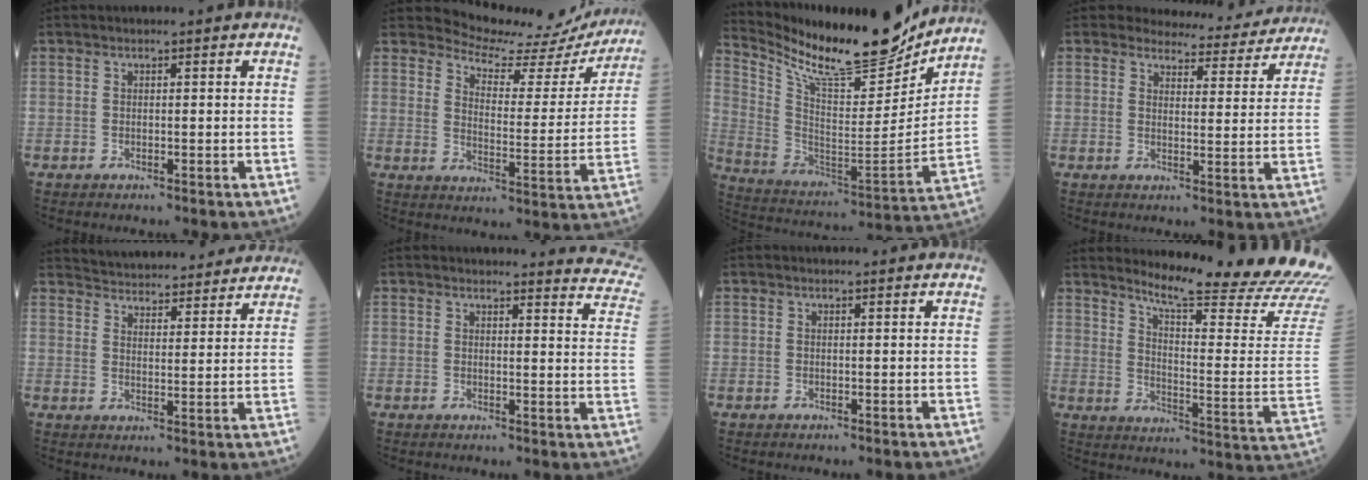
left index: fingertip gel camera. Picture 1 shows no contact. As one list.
[{"total": 13.7, "force": [13.4, 2.6, 0.2], "torque": [0.003, -0.061, 0.153]}, {"total": 19.3, "force": [16.9, 3.5, 8.8], "torque": [-0.173, -0.040, 0.283]}, {"total": 8.5, "force": [8.1, 2.4, 0.3], "torque": [0.013, -0.022, 0.081]}, {"total": 19.5, "force": [18.6, 3.4, 5.0], "torque": [-0.070, 0.000, 0.239]}, {"total": 9.4, "force": [9.4, 0.6, 0.7], "torque": [0.023, -0.085, 0.063]}, {"total": 0.5, "force": [0.5, 0.1, 0.0], "torque": [-0.006, 0.001, 0.000]}, {"total": 21.2, "force": [19.6, -1.2, 8.0], "torque": [-0.129, -0.142, 0.241]}]